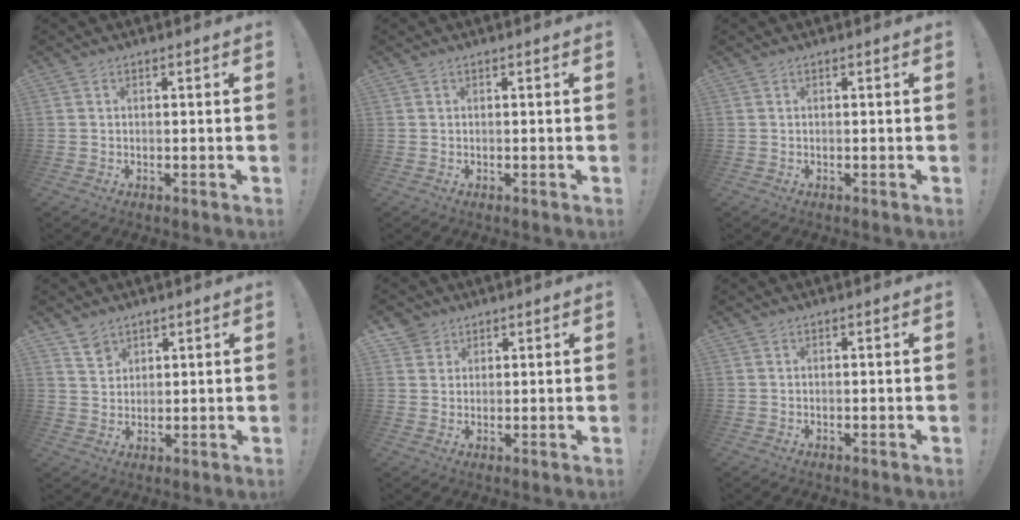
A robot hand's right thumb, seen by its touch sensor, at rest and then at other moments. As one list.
[{"total": 0.0}, {"total": 0.0}, {"total": 5.3, "force": [3.7, 3.7, 0.9], "torque": [-0.007, -0.027, 0.071]}, {"total": 3.7, "force": [2.4, 2.8, 0.4], "torque": [-0.011, -0.010, 0.045]}, {"total": 0.0}]